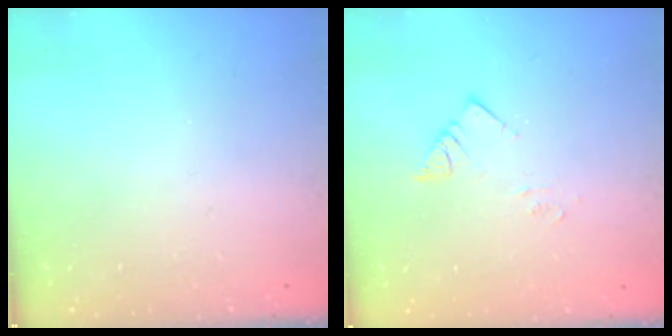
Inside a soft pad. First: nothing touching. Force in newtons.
{"total": 3.3, "press": 3.3, "slide": 0.1}